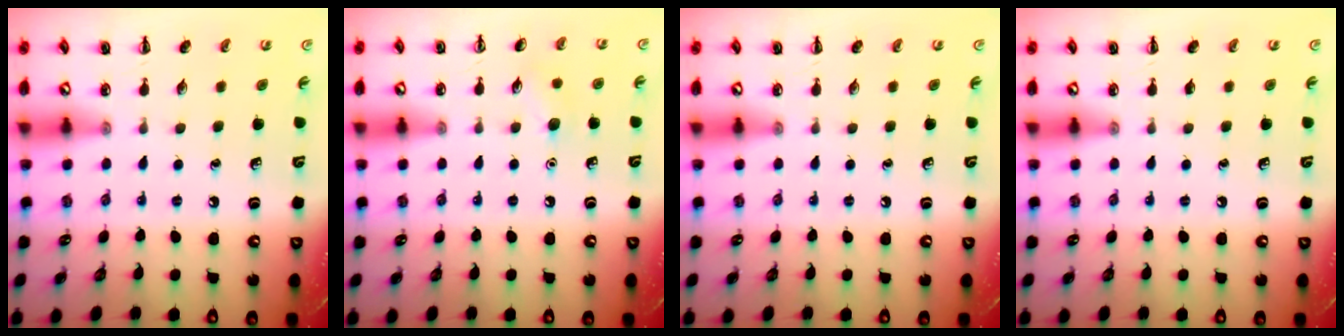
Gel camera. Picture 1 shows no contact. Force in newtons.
{"total": 6.6, "press": 6.3, "slide": 1.9}
{"total": 0.0}
{"total": 0.0}